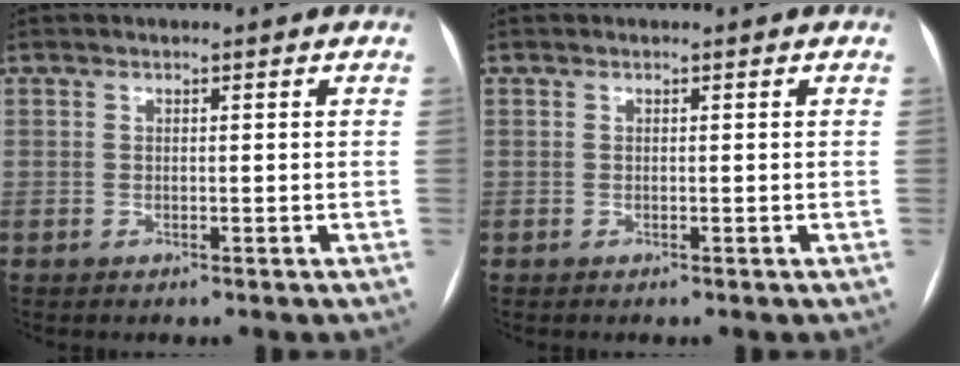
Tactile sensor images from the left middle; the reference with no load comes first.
{"total": 0.0}